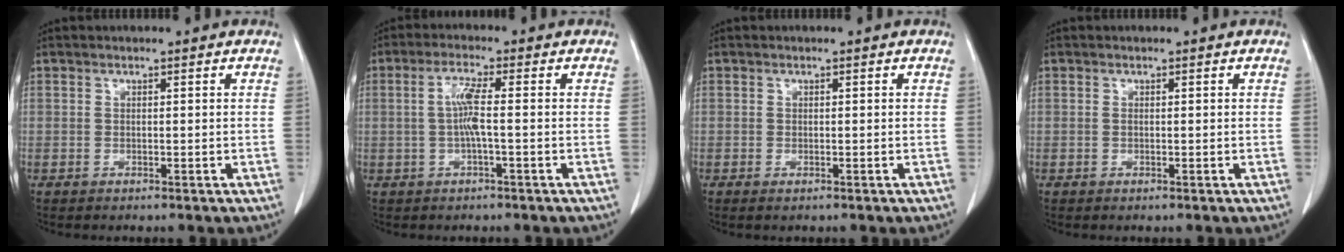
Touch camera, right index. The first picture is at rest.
{"total": 4.2, "force": [-0.3, 0.0, 4.2], "torque": [-0.088, 0.005, -0.005]}
{"total": 0.6, "force": [-0.3, 0.2, 0.5], "torque": [-0.009, -0.002, -0.003]}
{"total": 0.0}